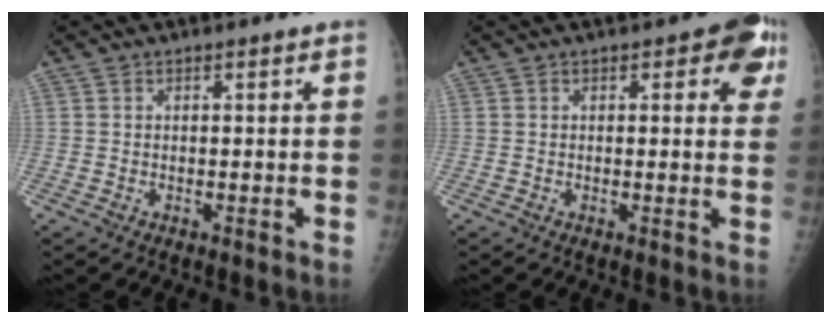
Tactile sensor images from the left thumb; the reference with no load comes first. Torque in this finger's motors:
{"motor_torque": [1.66, 1.56, 0.67, -0.37, 0.17]}